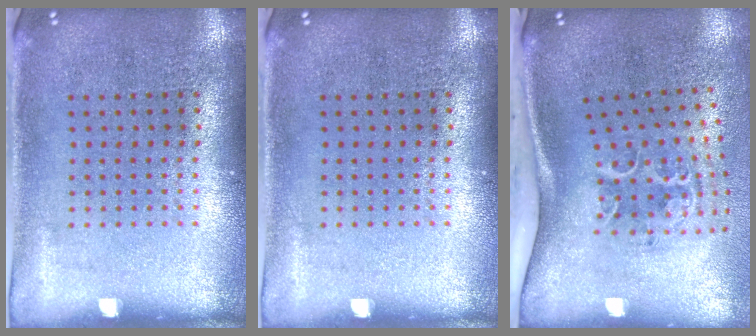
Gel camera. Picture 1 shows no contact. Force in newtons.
{"total": 0.0}
{"total": 2.2, "press": 1.4, "slide": 1.8}